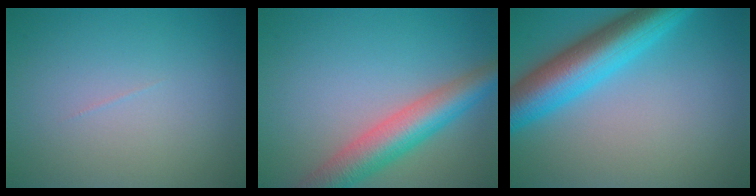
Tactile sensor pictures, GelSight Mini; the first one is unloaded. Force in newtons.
{"total": 6.4, "press": 6.4, "slide": 0.3}
{"total": 8.2, "press": 8.2, "slide": 0.2}